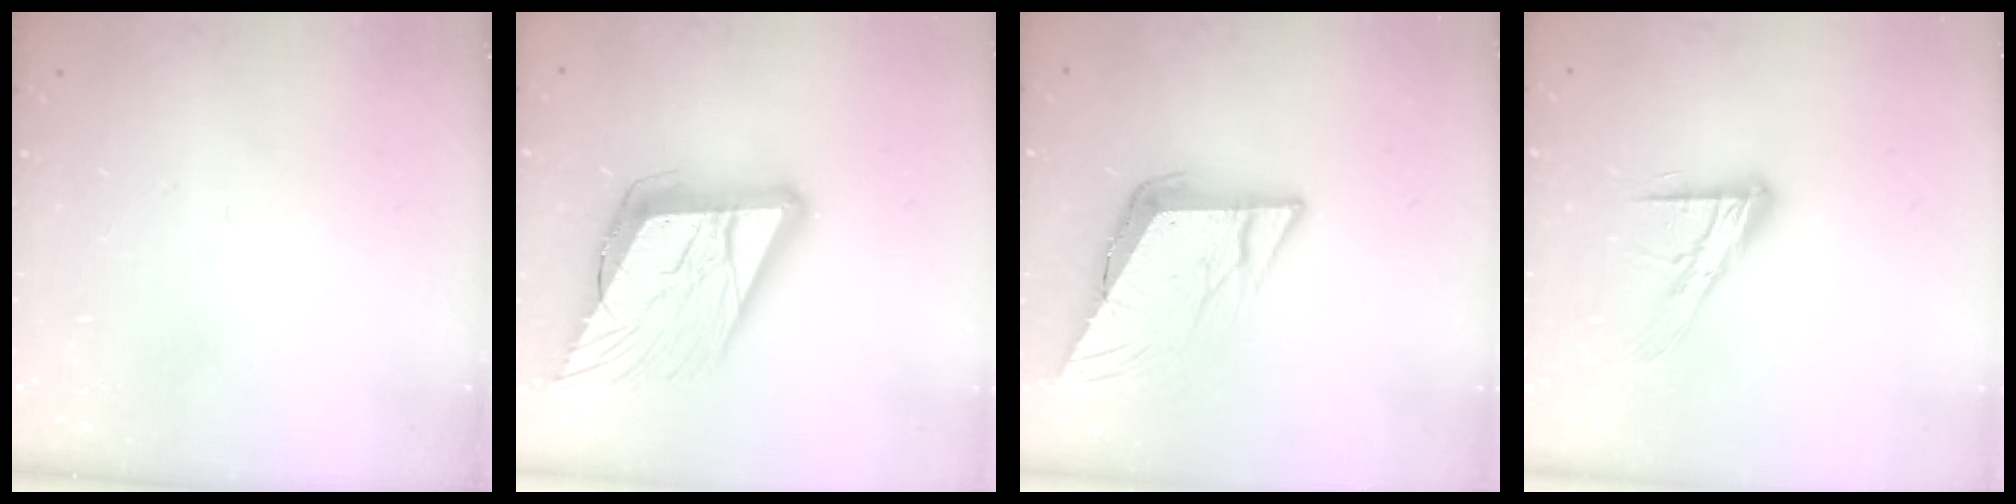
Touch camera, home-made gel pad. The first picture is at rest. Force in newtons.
{"total": 23.3, "press": 22.8, "slide": 5.1}
{"total": 10.4, "press": 10.2, "slide": 1.7}
{"total": 13.4, "press": 13.3, "slide": 1.1}